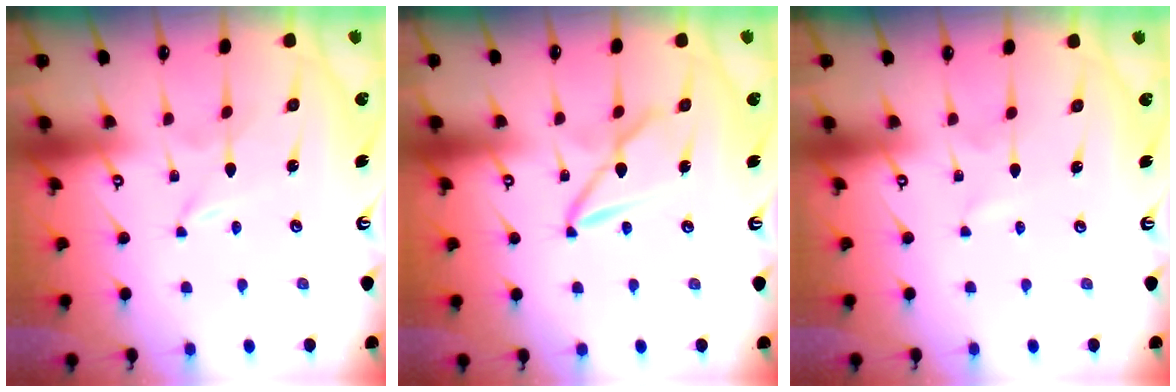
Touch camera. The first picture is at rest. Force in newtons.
{"total": 8.1, "press": 8.1, "slide": 0.6}
{"total": 0.0}